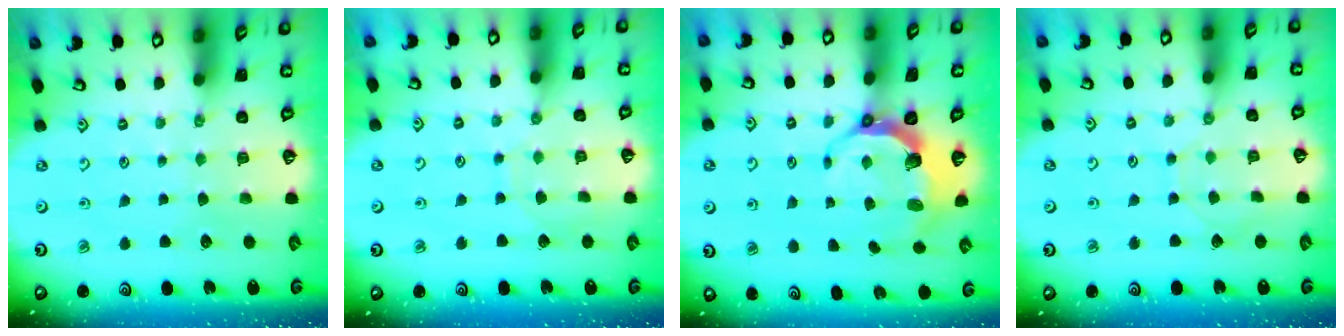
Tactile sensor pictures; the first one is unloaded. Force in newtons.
{"total": 5.7, "press": 5.7, "slide": 0.4}
{"total": 7.1, "press": 5.7, "slide": 4.2}
{"total": 5.6, "press": 5.5, "slide": 0.6}